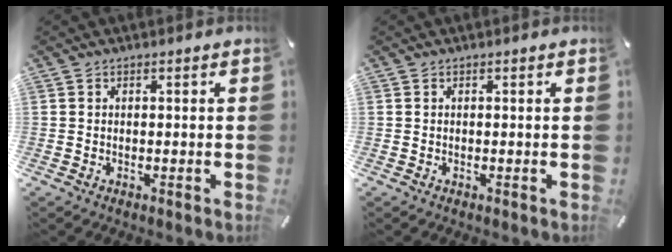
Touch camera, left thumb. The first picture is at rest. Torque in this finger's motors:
{"motor_torque": [-0.11, -0.09, 0.02, 0.02, 0.00]}